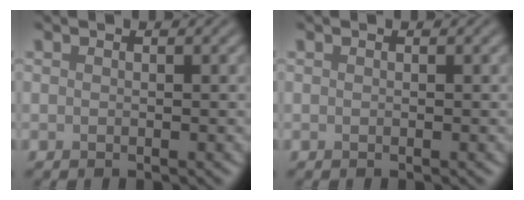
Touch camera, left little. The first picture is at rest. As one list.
[{"total": 0.0}]